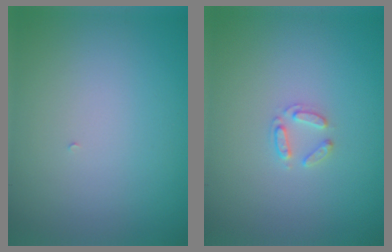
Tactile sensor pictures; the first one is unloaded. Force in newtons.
{"total": 1.5, "press": 1.4, "slide": 0.2}